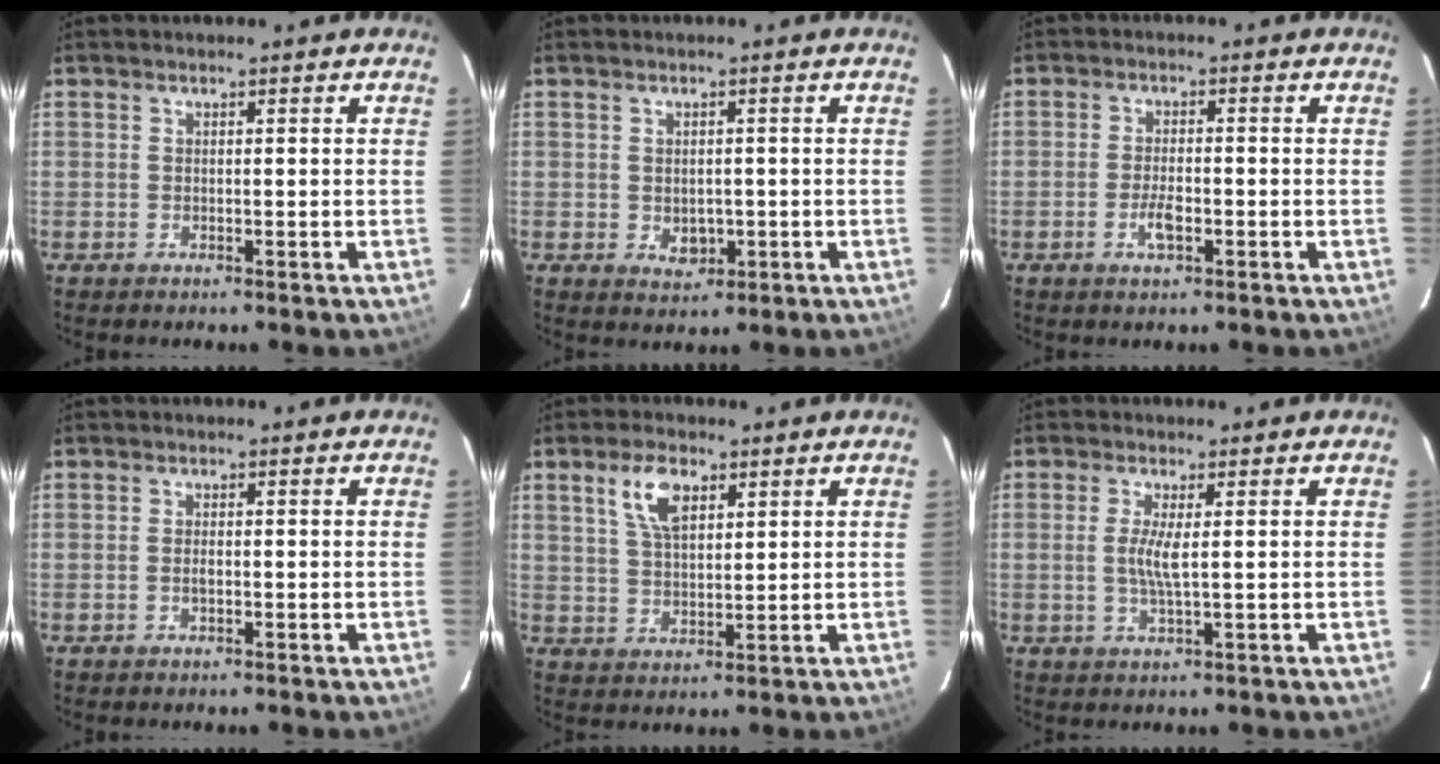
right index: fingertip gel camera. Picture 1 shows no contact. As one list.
[{"total": 3.7, "force": [-0.5, 3.0, 2.2], "torque": [-0.037, -0.003, 0.000]}, {"total": 3.9, "force": [-1.5, 1.5, 3.2], "torque": [-0.066, -0.002, -0.026]}, {"total": 1.5, "force": [-0.3, 0.7, 1.3], "torque": [-0.027, 0.000, -0.005]}, {"total": 7.2, "force": [3.6, 3.4, 5.3], "torque": [-0.100, 0.012, 0.071]}, {"total": 4.1, "force": [0.3, 0.5, 4.1], "torque": [-0.084, -0.005, 0.002]}]